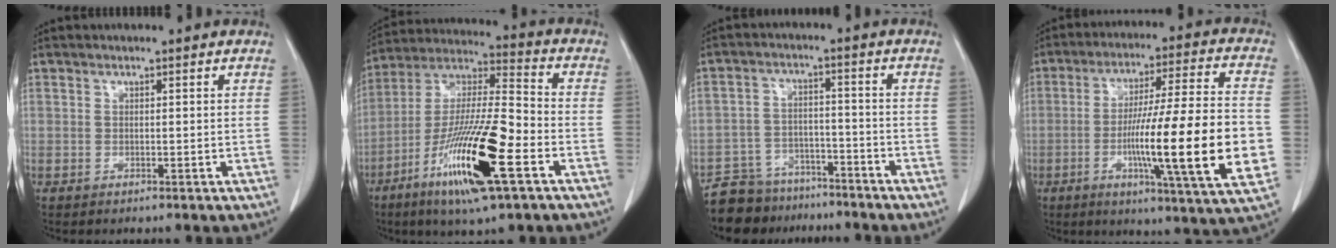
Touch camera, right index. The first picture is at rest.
{"total": 19.1, "force": [-8.3, 2.0, 17.1], "torque": [-0.343, -0.030, -0.153]}
{"total": 9.8, "force": [-8.5, 4.8, 0.7], "torque": [-0.005, 0.024, -0.135]}
{"total": 20.9, "force": [-4.2, 0.3, 20.5], "torque": [-0.298, -0.009, -0.067]}